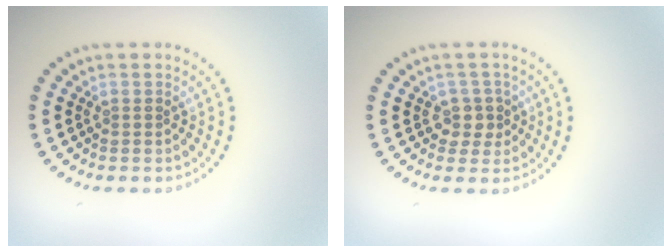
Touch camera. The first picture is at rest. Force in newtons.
{"total": 2.0, "press": 1.8, "slide": 1.0}